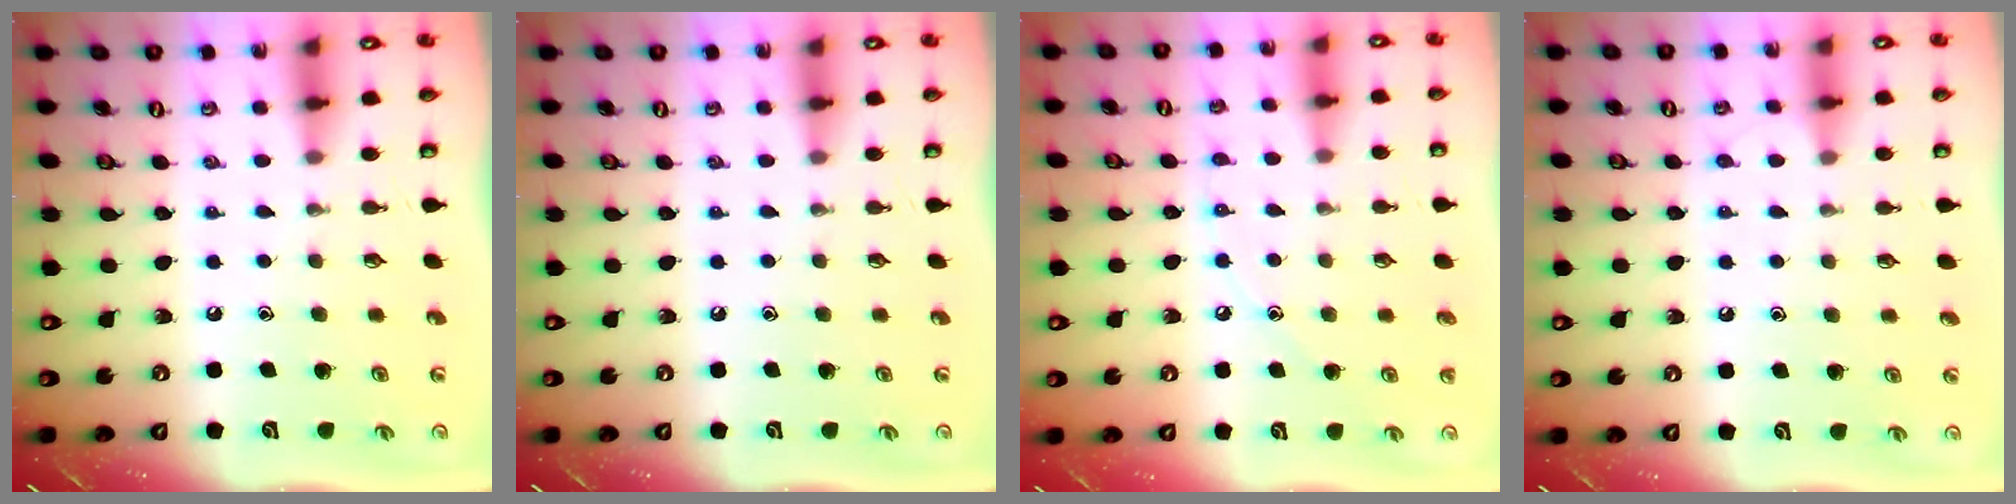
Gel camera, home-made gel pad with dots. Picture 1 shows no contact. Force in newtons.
{"total": 0.0}
{"total": 6.3, "press": 6.2, "slide": 0.7}
{"total": 4.3, "press": 4.3, "slide": 0.5}